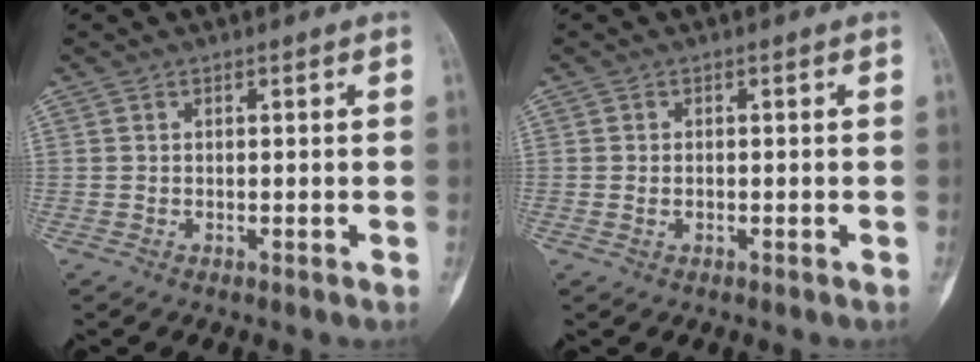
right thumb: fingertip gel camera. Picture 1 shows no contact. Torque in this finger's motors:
{"motor_torque": [-0.31, -0.56, -0.29, 0.13, -0.07]}